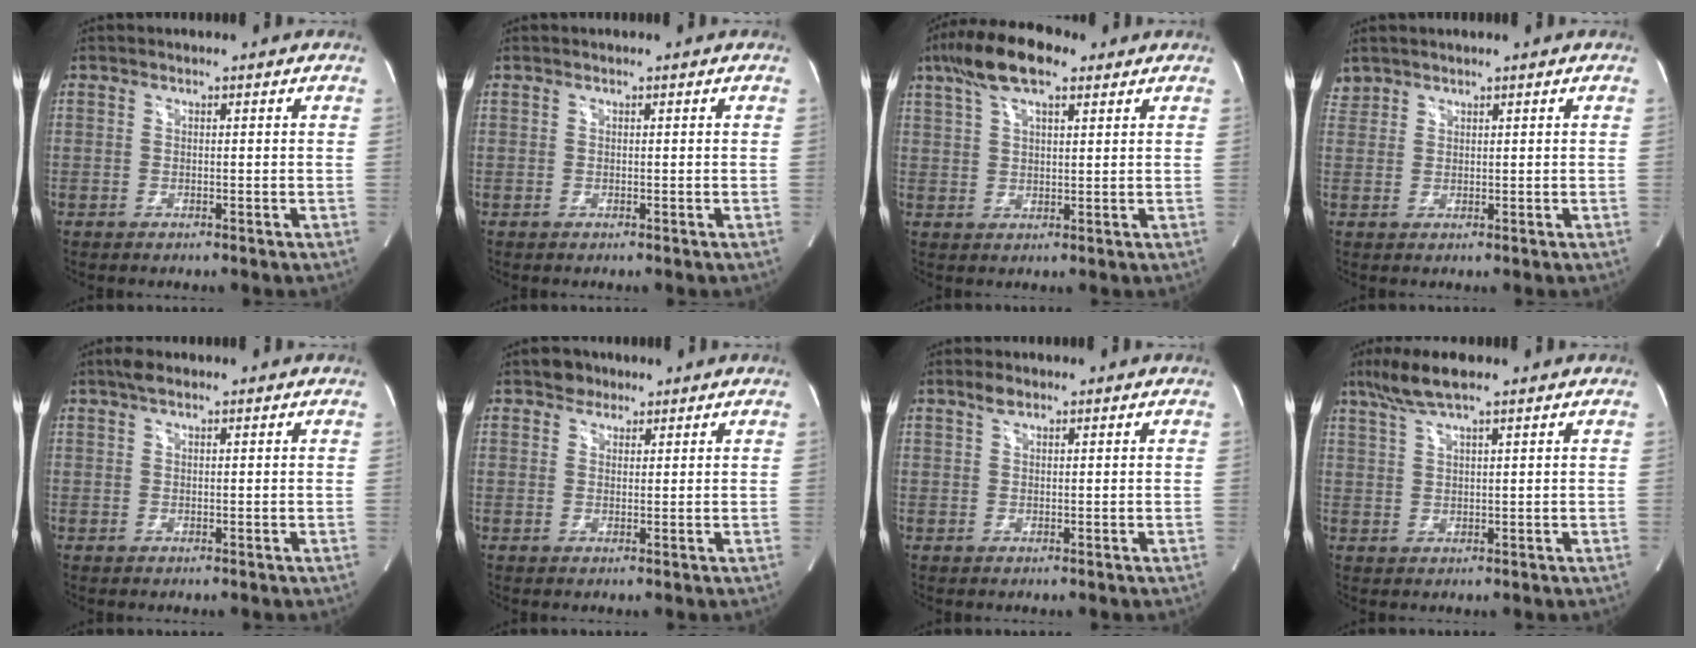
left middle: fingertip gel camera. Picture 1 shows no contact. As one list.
[{"total": 0.0}, {"total": 10.2, "force": [6.5, 3.1, 7.3], "torque": [-0.143, 0.028, 0.115]}, {"total": 1.7, "force": [1.4, 1.0, -0.2], "torque": [0.007, 0.012, 0.026]}, {"total": 2.1, "force": [1.5, 0.6, 1.4], "torque": [-0.029, 0.017, 0.027]}, {"total": 2.5, "force": [1.8, 1.7, 0.3], "torque": [-0.005, 0.006, 0.026]}, {"total": 1.6, "force": [1.2, 0.6, 0.9], "torque": [-0.021, 0.006, 0.023]}, {"total": 5.9, "force": [4.4, 0.4, 4.0], "torque": [-0.089, 0.016, 0.086]}]